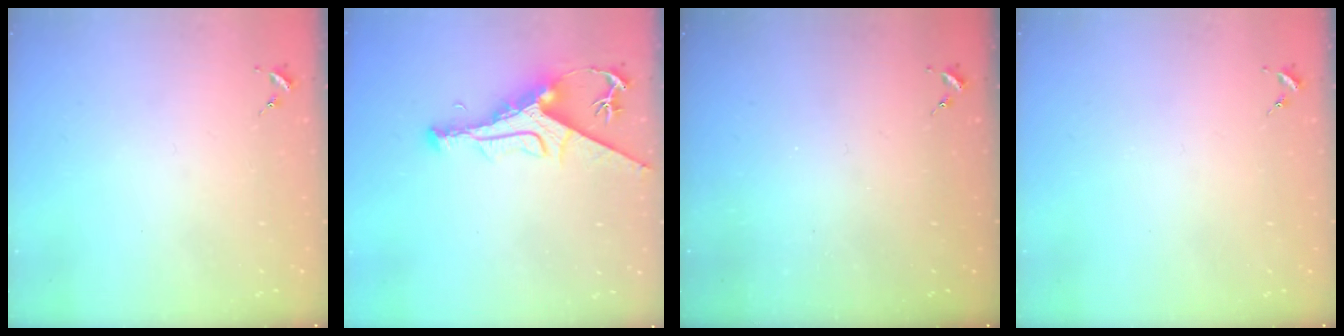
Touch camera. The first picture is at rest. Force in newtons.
{"total": 10.7, "press": 10.6, "slide": 1.4}
{"total": 0.0}
{"total": 0.0}